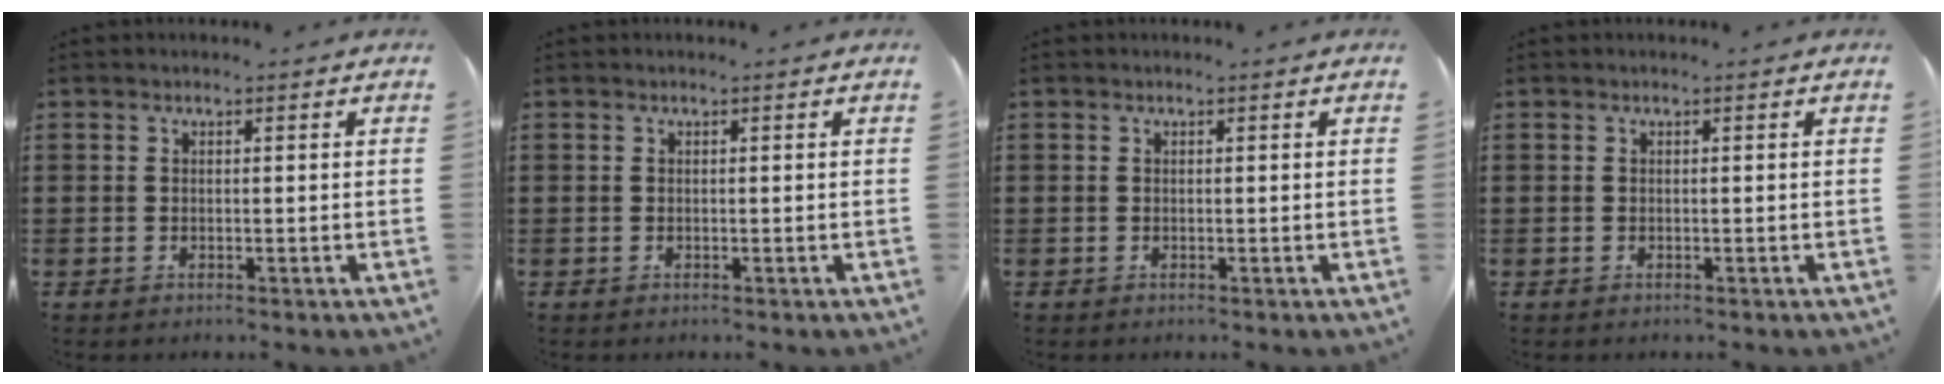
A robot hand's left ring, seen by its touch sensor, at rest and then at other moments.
{"total": 0.0}
{"total": 0.0}
{"total": 0.0}